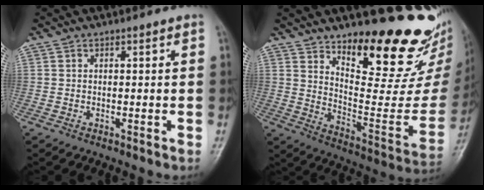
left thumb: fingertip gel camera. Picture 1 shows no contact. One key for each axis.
{"total": 23.0, "fx": 17.7, "fy": 7.8, "fz": 12.5, "tx": -0.129, "ty": -0.132, "tz": 0.257}